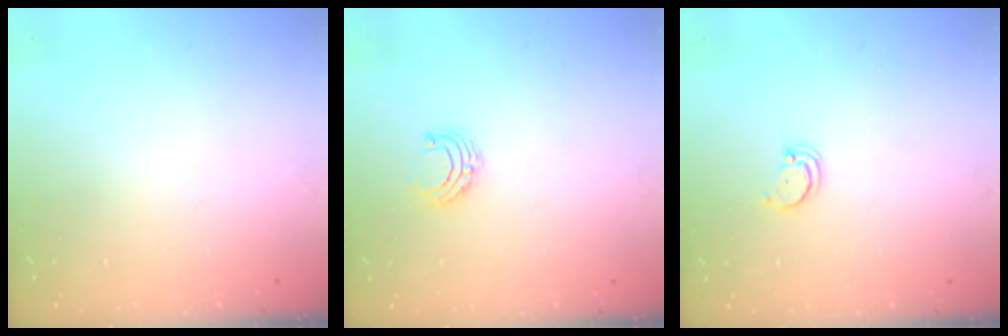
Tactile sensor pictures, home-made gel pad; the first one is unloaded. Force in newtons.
{"total": 5.0, "press": 5.0, "slide": 0.5}
{"total": 2.0, "press": 2.0, "slide": 0.2}